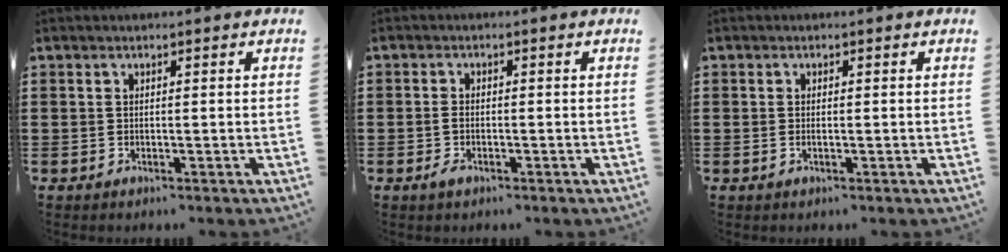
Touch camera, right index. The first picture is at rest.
{"total": 1.5, "force": [-0.6, 0.7, 1.2], "torque": [-0.032, -0.006, -0.012]}
{"total": 0.7, "force": [-0.1, 0.2, 0.7], "torque": [-0.014, -0.001, -0.001]}